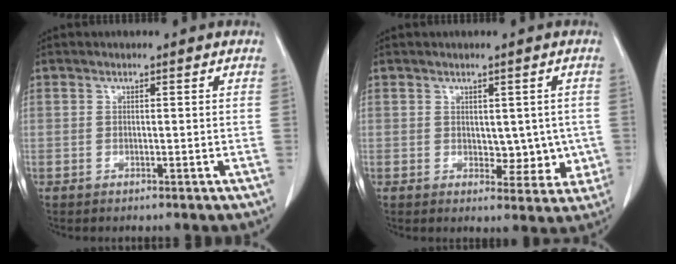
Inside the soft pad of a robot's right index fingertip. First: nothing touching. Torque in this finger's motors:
{"motor_torque": [-0.04, 0.13, 0.04, 0.00]}